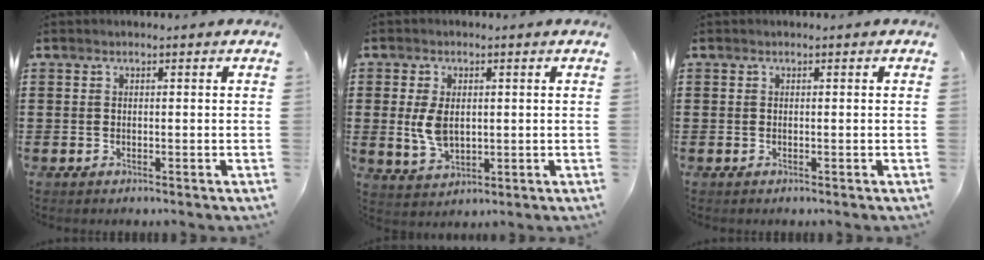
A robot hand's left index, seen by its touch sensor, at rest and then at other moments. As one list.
[{"total": 5.3, "force": [0.7, 3.3, 4.1], "torque": [-0.107, 0.000, 0.006]}, {"total": 0.0}]